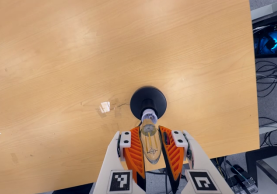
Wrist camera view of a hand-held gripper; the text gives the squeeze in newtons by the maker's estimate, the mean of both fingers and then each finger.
{"total": 18.2, "left": 19.8, "right": 16.6}